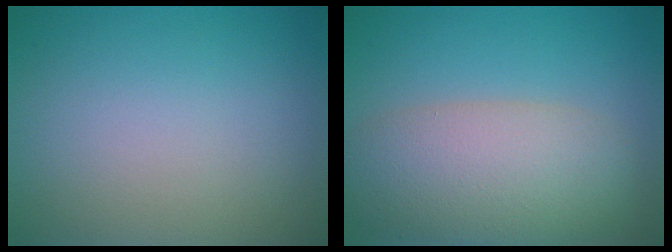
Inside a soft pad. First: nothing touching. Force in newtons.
{"total": 7.7, "press": 7.7, "slide": 0.3}